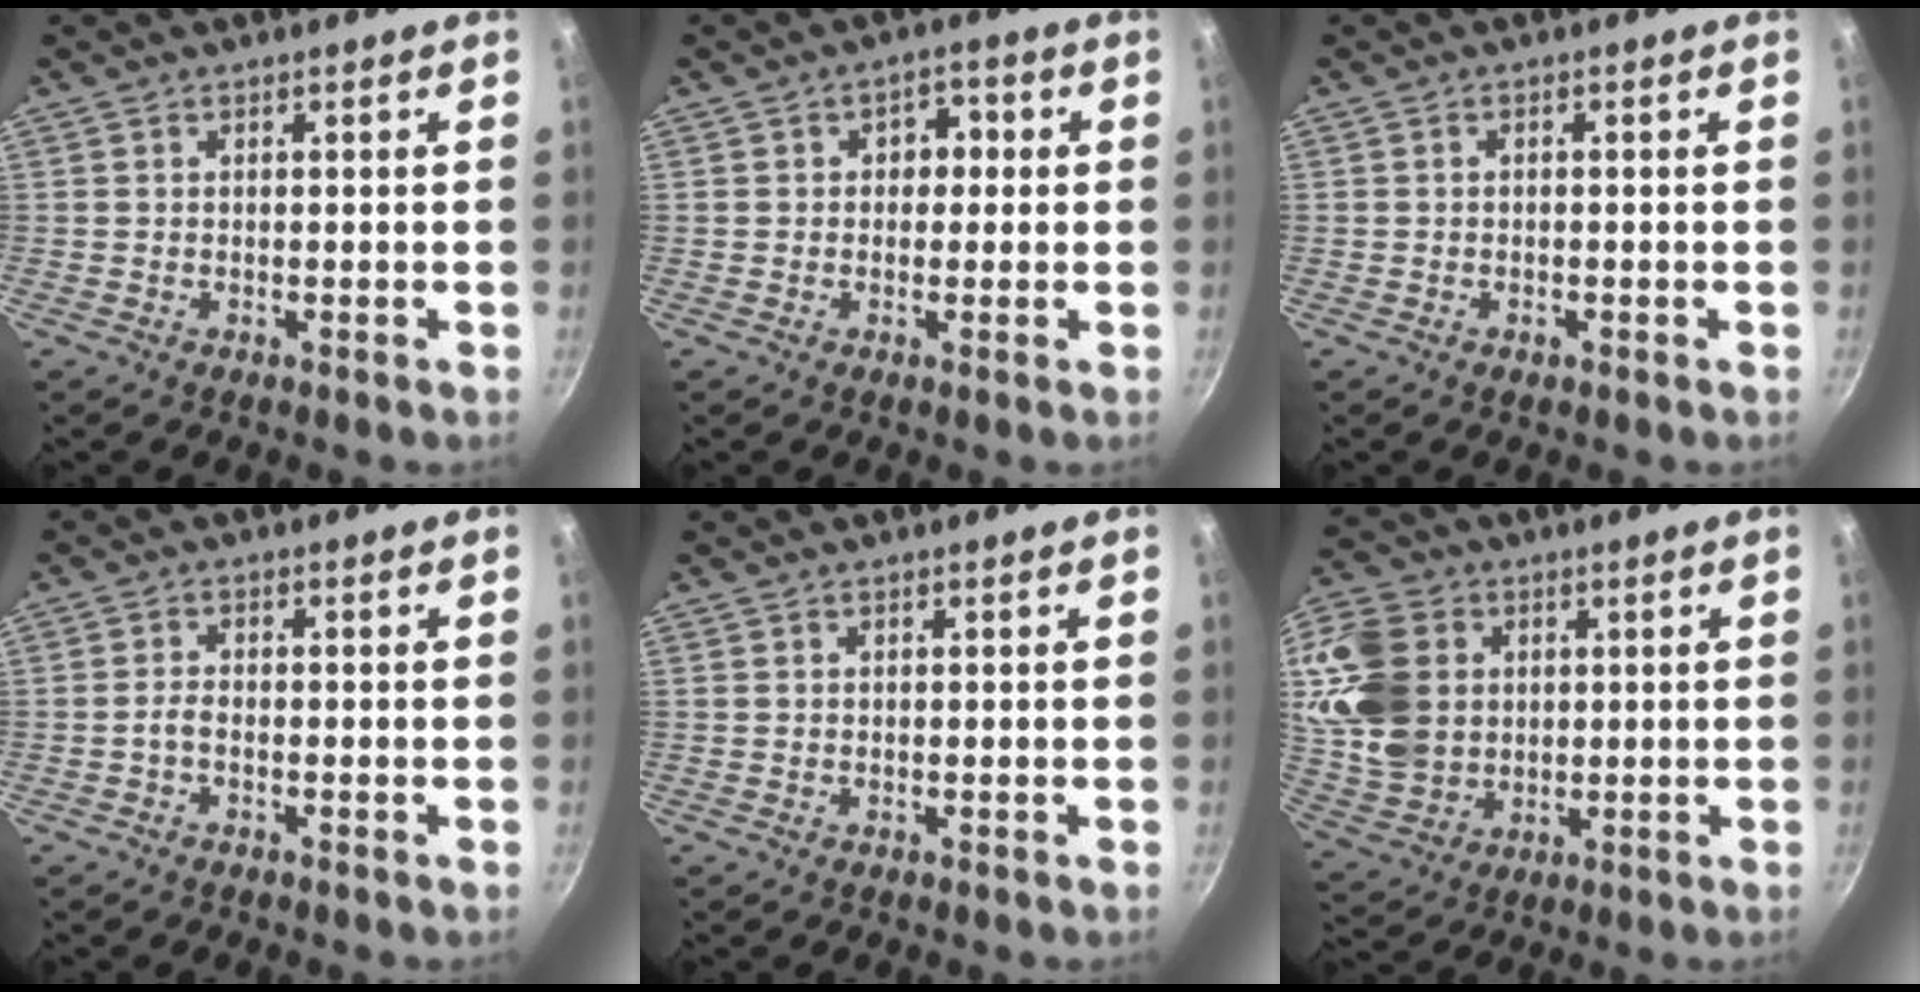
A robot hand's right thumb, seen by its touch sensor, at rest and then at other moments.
{"total": 4.3, "force": [0.5, 3.3, 2.6], "torque": [-0.001, 0.006, 0.001]}
{"total": 0.9, "force": [-0.4, 0.5, 0.5], "torque": [-0.010, 0.003, -0.009]}
{"total": 1.6, "force": [-0.9, 0.6, 1.2], "torque": [-0.026, 0.012, -0.021]}
{"total": 0.0}
{"total": 15.9, "force": [3.1, 12.7, 9.1], "torque": [-0.164, -0.003, 0.070]}